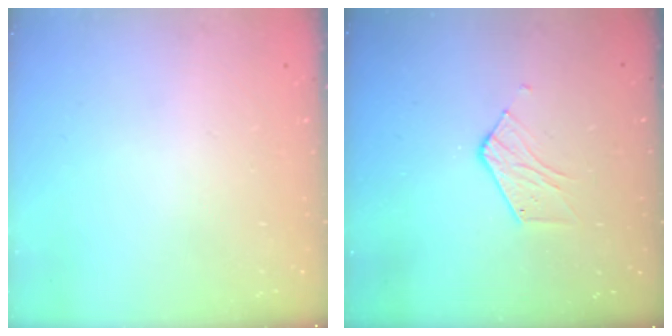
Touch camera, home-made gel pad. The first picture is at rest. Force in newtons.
{"total": 5.9, "press": 5.9, "slide": 0.2}